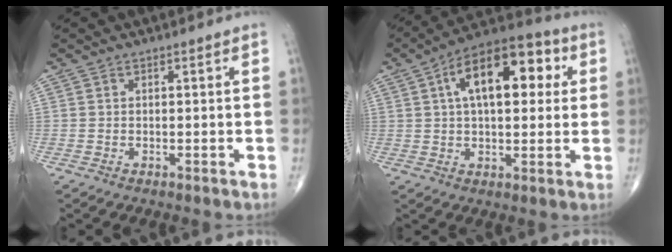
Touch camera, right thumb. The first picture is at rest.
{"total": 17.0, "force": [4.6, 8.5, 14.0], "torque": [-0.190, 0.025, 0.062]}